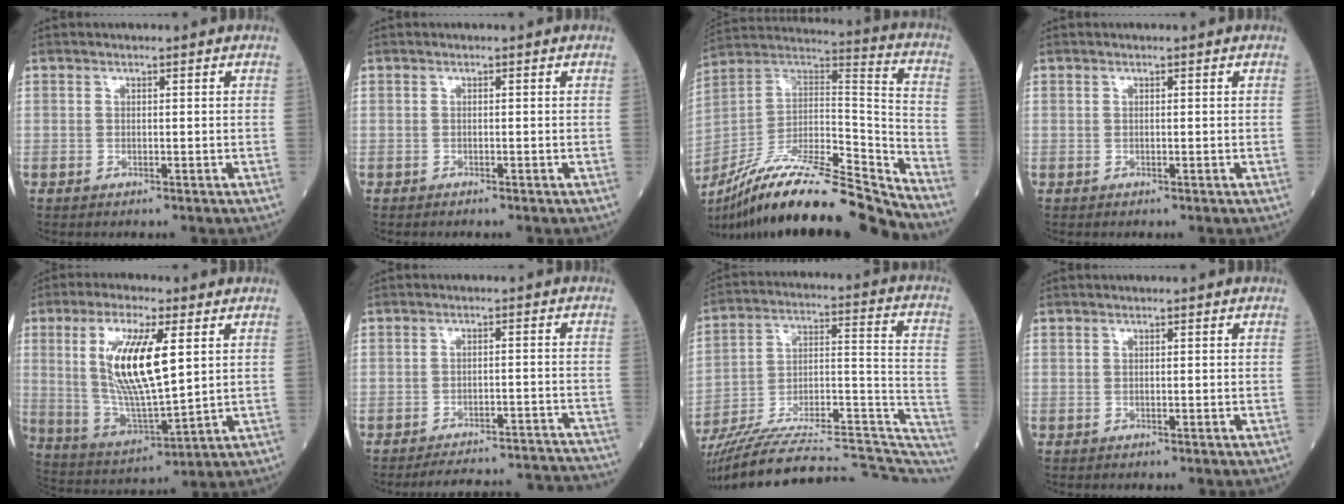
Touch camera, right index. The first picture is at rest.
{"total": 0.0}
{"total": 23.7, "force": [-20.4, 1.3, 12.1], "torque": [-0.209, 0.013, -0.348]}
{"total": 0.0}
{"total": 14.3, "force": [3.8, 3.0, 13.5], "torque": [-0.277, -0.003, 0.076]}
{"total": 16.2, "force": [-16.0, 0.7, 2.3], "torque": [-0.019, 0.017, -0.191]}
{"total": 31.3, "force": [-27.3, 5.9, 14.0], "torque": [-0.190, 0.013, -0.387]}
{"total": 0.0}